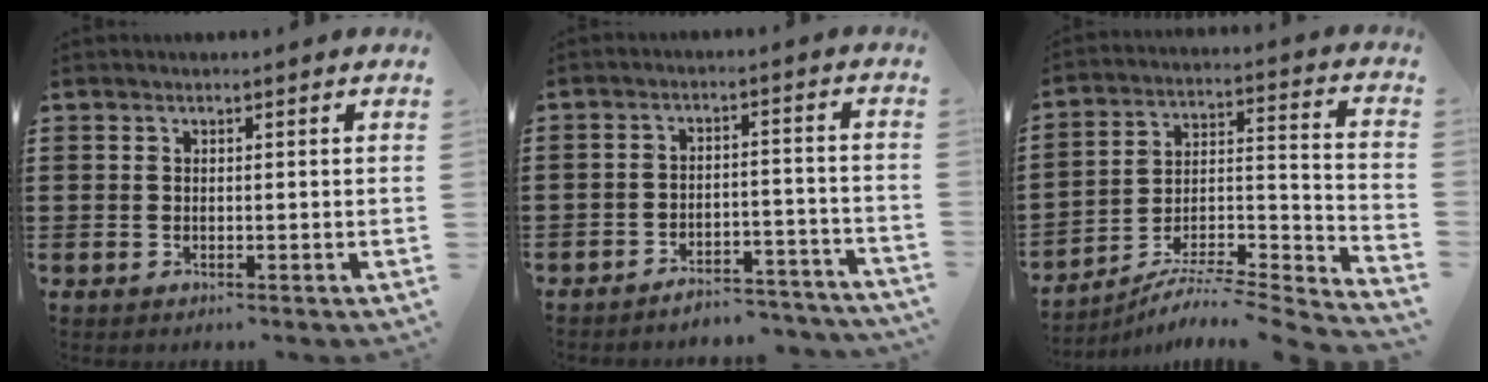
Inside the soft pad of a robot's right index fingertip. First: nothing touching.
{"total": 4.5, "force": [-4.4, 0.6, 0.5], "torque": [-0.013, 0.009, -0.091]}
{"total": 5.8, "force": [-5.2, 0.6, 2.6], "torque": [-0.041, -0.010, -0.106]}